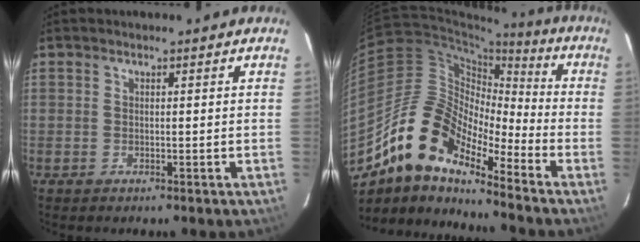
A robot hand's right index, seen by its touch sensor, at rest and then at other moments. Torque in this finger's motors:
{"motor_torque": [0.45, -0.63, 0.77, 0.17]}